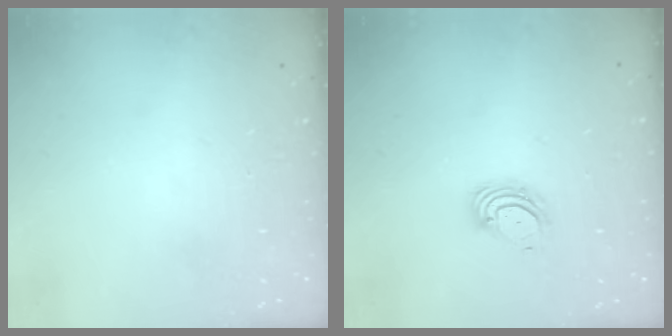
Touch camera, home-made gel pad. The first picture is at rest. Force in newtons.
{"total": 4.0, "press": 4.0, "slide": 0.5}